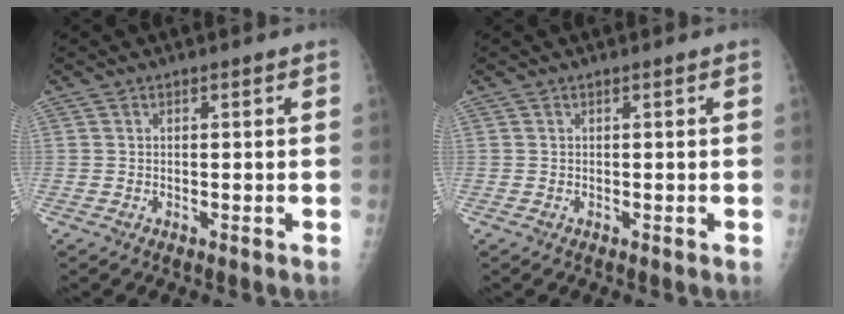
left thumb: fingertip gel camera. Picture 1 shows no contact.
{"total": 0.0}